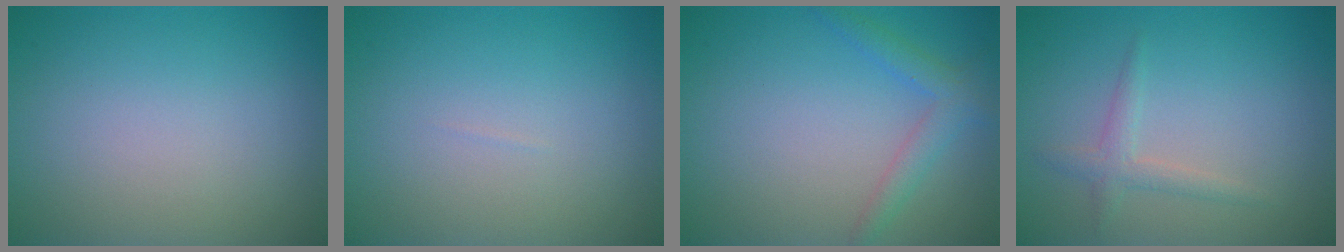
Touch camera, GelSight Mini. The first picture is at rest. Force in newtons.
{"total": 0.0}
{"total": 2.3, "press": 2.3, "slide": 0.2}
{"total": 1.6, "press": 1.6, "slide": 0.0}